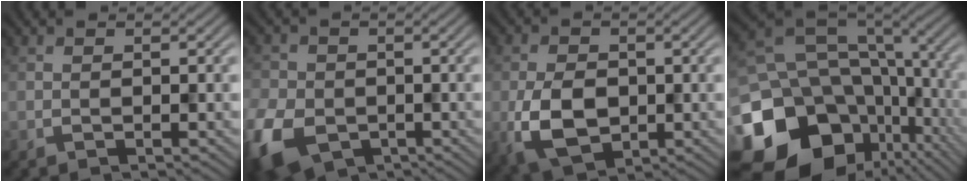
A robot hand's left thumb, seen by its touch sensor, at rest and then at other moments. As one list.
[{"total": 9.8, "force": [-4.7, 7.0, 5.0], "torque": [-0.136, -0.044, -0.084]}, {"total": 7.1, "force": [-1.7, 4.9, 4.8], "torque": [-0.103, -0.017, -0.031]}, {"total": 19.7, "force": [-6.3, 15.4, 10.5], "torque": [-0.243, -0.022, -0.070]}]